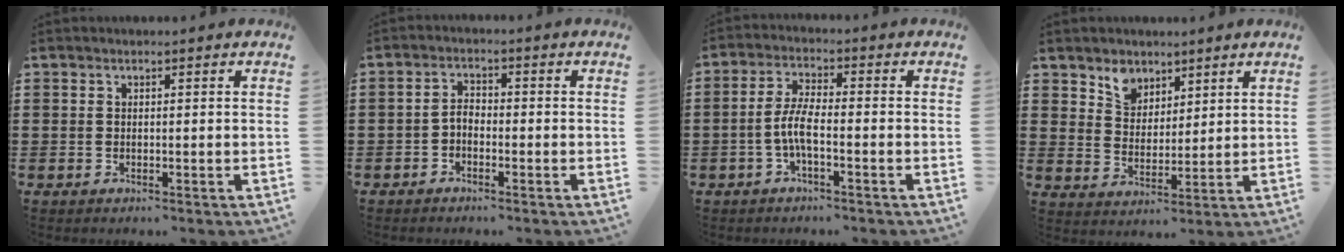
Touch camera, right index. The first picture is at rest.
{"total": 2.1, "force": [-1.3, 1.1, 1.2], "torque": [-0.034, 0.006, -0.031]}
{"total": 4.9, "force": [-1.6, 1.2, 4.4], "torque": [-0.106, -0.004, -0.039]}
{"total": 4.7, "force": [3.5, 3.1, 0.4], "torque": [-0.021, 0.001, 0.063]}